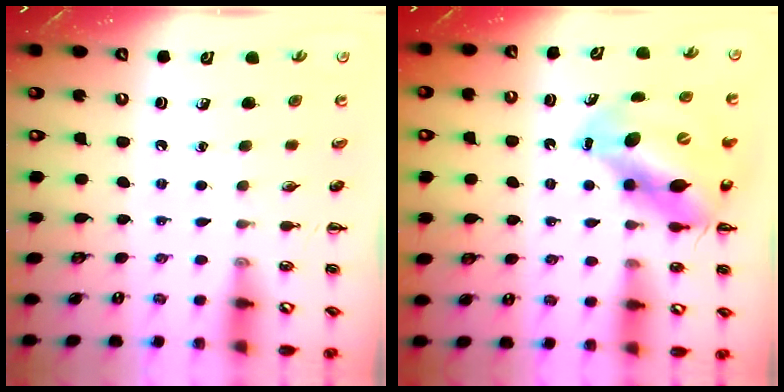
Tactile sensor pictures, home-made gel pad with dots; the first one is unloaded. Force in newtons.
{"total": 11.6, "press": 11.2, "slide": 3.1}